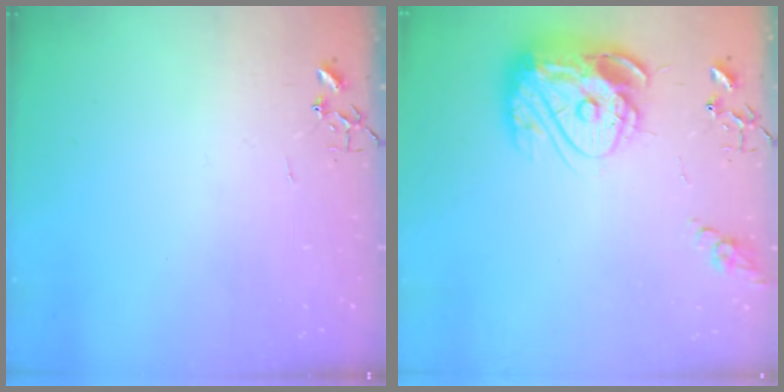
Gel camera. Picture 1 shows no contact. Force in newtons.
{"total": 17.3, "press": 17.2, "slide": 1.8}